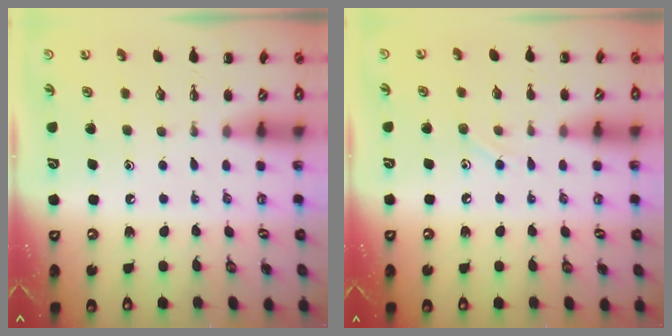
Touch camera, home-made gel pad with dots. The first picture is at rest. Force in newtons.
{"total": 5.8, "press": 5.5, "slide": 1.8}